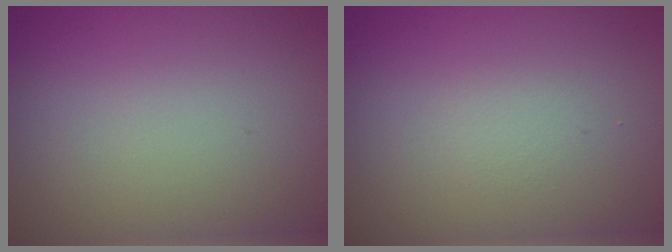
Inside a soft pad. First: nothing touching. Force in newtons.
{"total": 0.7, "press": 0.7, "slide": 0.0}